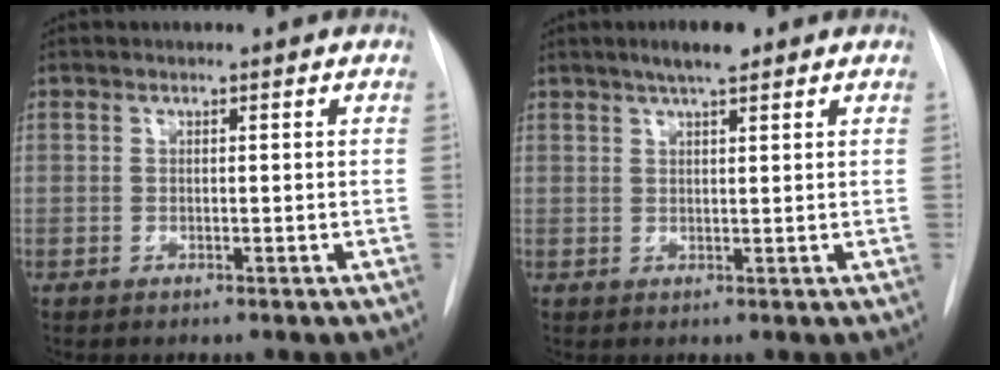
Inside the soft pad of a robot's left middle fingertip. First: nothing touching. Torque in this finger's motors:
{"motor_torque": [0.24, -0.23, 0.03, 0.03]}